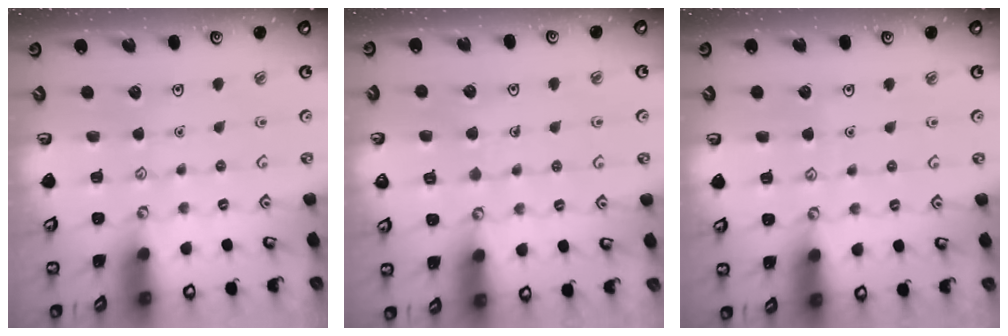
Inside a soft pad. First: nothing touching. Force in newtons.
{"total": 5.1, "press": 5.1, "slide": 0.4}
{"total": 2.6, "press": 2.5, "slide": 0.3}